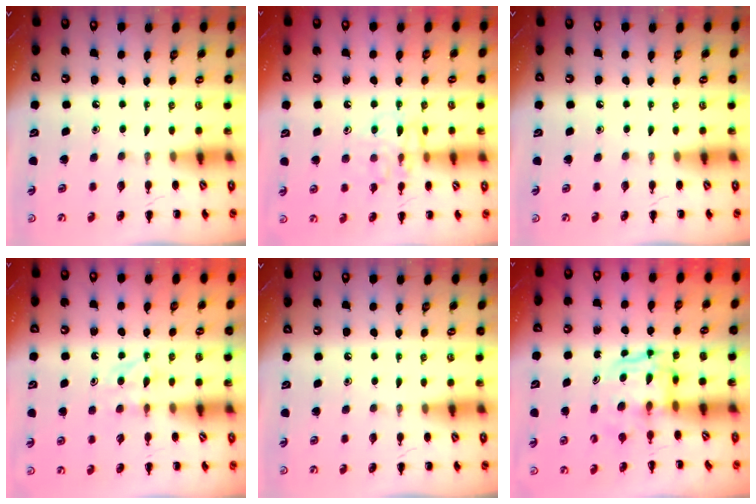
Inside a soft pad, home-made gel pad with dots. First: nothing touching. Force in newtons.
{"total": 10.1, "press": 10.1, "slide": 0.4}
{"total": 0.0}
{"total": 4.5, "press": 4.3, "slide": 1.3}
{"total": 0.0}
{"total": 3.6, "press": 3.6, "slide": 0.3}